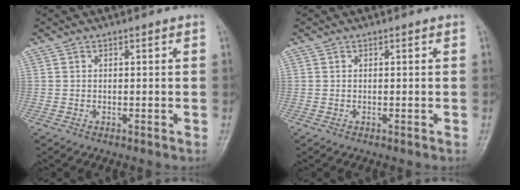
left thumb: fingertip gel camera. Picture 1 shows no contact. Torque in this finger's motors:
{"motor_torque": [0.01, 0.01, -0.02, -0.02, 0.00]}